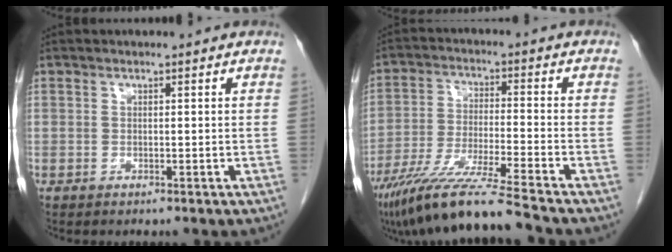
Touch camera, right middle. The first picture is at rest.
{"total": 13.2, "force": [-10.7, -1.7, 7.6], "torque": [-0.135, -0.036, -0.188]}